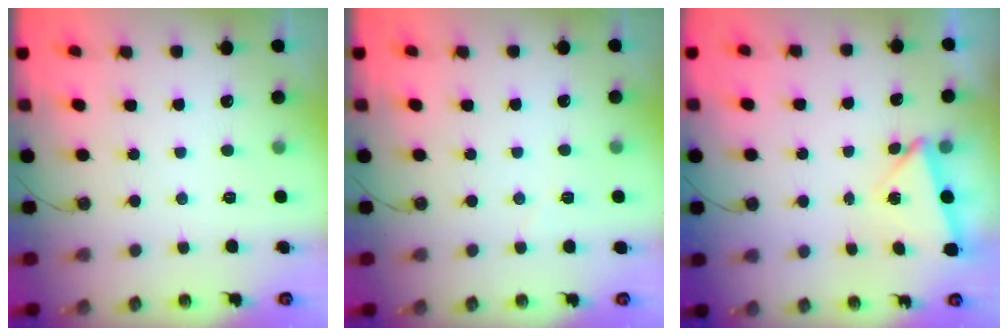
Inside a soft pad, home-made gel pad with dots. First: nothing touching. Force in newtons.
{"total": 2.6, "press": 2.5, "slide": 0.8}
{"total": 2.9, "press": 2.6, "slide": 1.2}